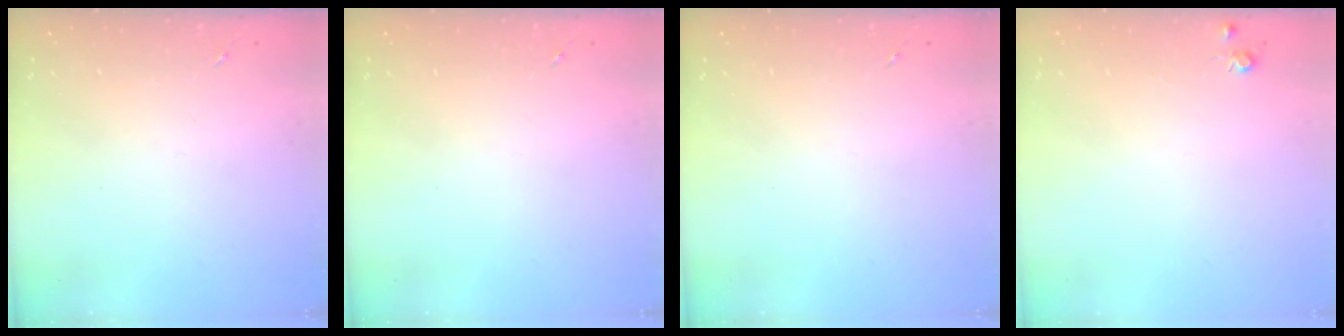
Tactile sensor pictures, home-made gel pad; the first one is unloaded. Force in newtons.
{"total": 0.0}
{"total": 0.0}
{"total": 5.4, "press": 5.3, "slide": 0.7}